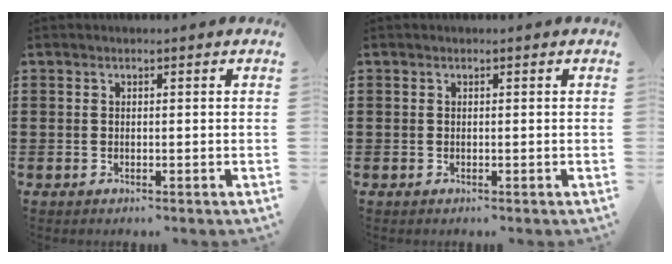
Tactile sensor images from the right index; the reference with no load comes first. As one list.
[{"total": 0.0}]